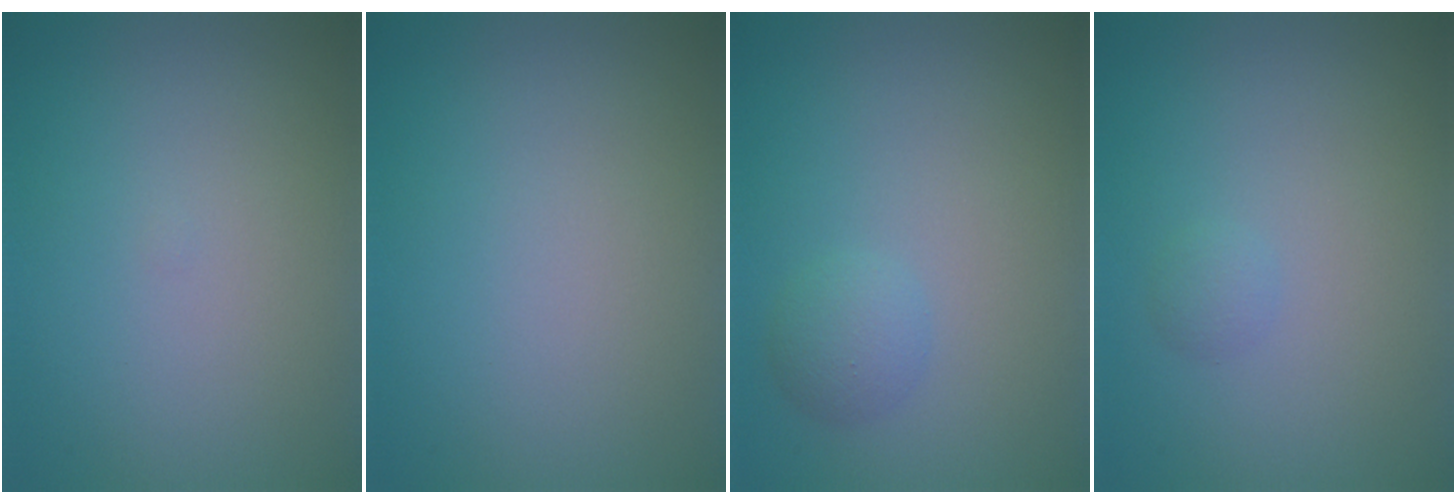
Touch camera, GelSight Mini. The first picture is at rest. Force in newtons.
{"total": 0.0}
{"total": 1.7, "press": 1.7, "slide": 0.1}
{"total": 0.8, "press": 0.8, "slide": 0.0}